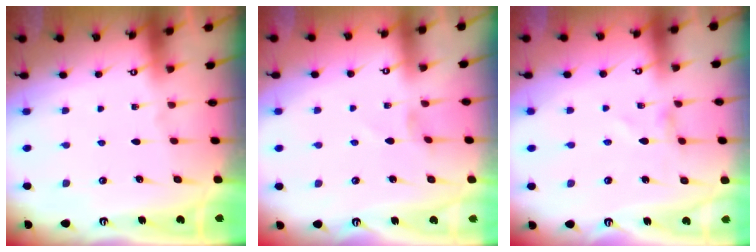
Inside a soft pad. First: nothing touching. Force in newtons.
{"total": 0.5, "press": 0.4, "slide": 0.3}
{"total": 0.0}